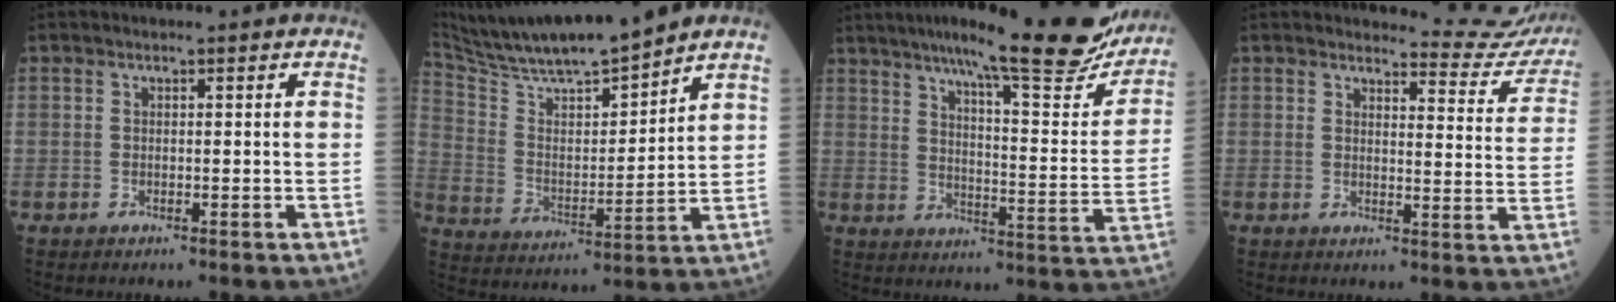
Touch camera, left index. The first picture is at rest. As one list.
[{"total": 16.3, "force": [14.9, 0.6, 6.6], "torque": [-0.126, 0.003, 0.269]}, {"total": 24.5, "force": [20.5, 2.6, 13.1], "torque": [-0.190, -0.037, 0.264]}, {"total": 9.9, "force": [9.8, 0.0, -1.0], "torque": [0.017, -0.076, 0.095]}]